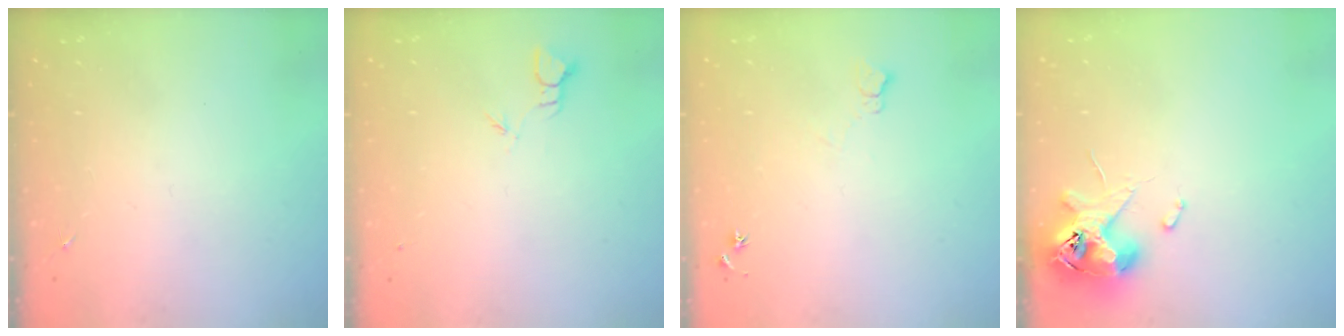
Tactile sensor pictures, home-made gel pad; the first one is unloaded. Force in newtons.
{"total": 1.8, "press": 1.8, "slide": 0.0}
{"total": 6.2, "press": 6.1, "slide": 0.8}
{"total": 11.8, "press": 11.6, "slide": 1.9}